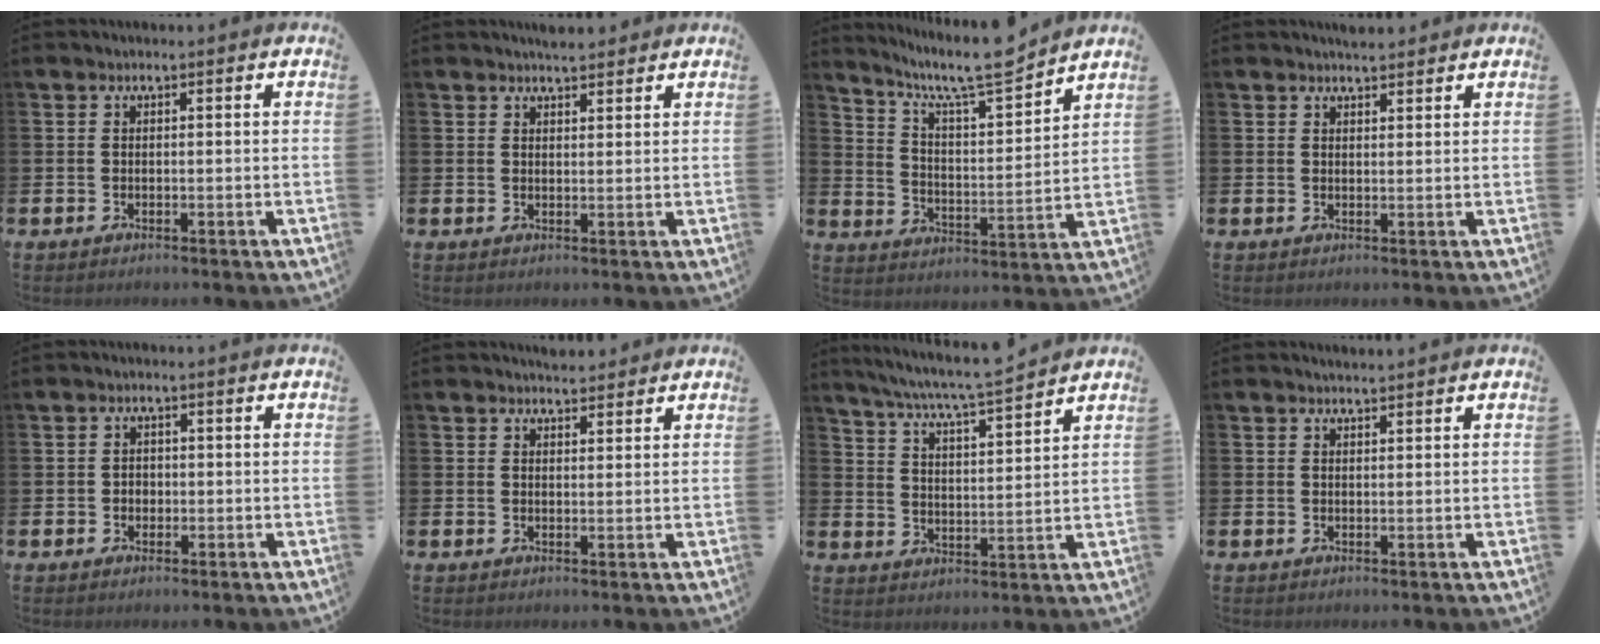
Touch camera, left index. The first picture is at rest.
{"total": 2.9, "force": [2.8, 0.5, 0.0], "torque": [0.004, -0.015, 0.050]}
{"total": 9.3, "force": [8.3, 1.1, 4.0], "torque": [-0.095, -0.061, 0.139]}
{"total": 2.4, "force": [2.4, 0.4, 0.0], "torque": [0.007, -0.012, 0.042]}
{"total": 1.4, "force": [-0.2, 1.3, 0.5], "torque": [0.000, 0.002, -0.010]}
{"total": 2.7, "force": [2.6, 0.5, -0.2], "torque": [0.009, -0.014, 0.047]}
{"total": 7.1, "force": [6.7, -0.3, 2.3], "torque": [-0.071, -0.050, 0.115]}
{"total": 1.4, "force": [1.3, 0.1, 0.1], "torque": [0.008, -0.007, 0.022]}